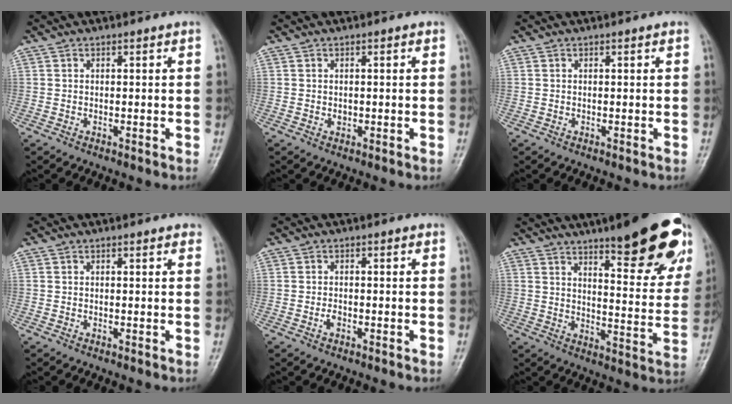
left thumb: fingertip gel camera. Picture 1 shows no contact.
{"total": 1.0, "force": [0.0, 0.8, 0.5], "torque": [-0.002, 0.001, 0.000]}
{"total": 0.0}
{"total": 0.9, "force": [0.6, 0.3, 0.6], "torque": [-0.008, -0.001, 0.004]}
{"total": 1.3, "force": [-0.6, 0.8, 0.9], "torque": [-0.014, 0.001, -0.013]}
{"total": 21.9, "force": [13.9, 5.4, 16.0], "torque": [-0.176, -0.063, 0.184]}